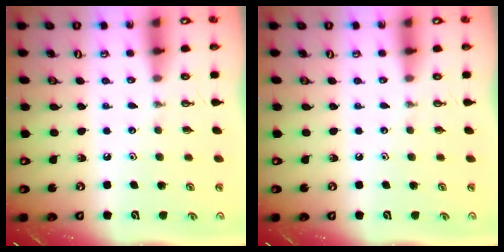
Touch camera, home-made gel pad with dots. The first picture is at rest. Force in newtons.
{"total": 0.0}